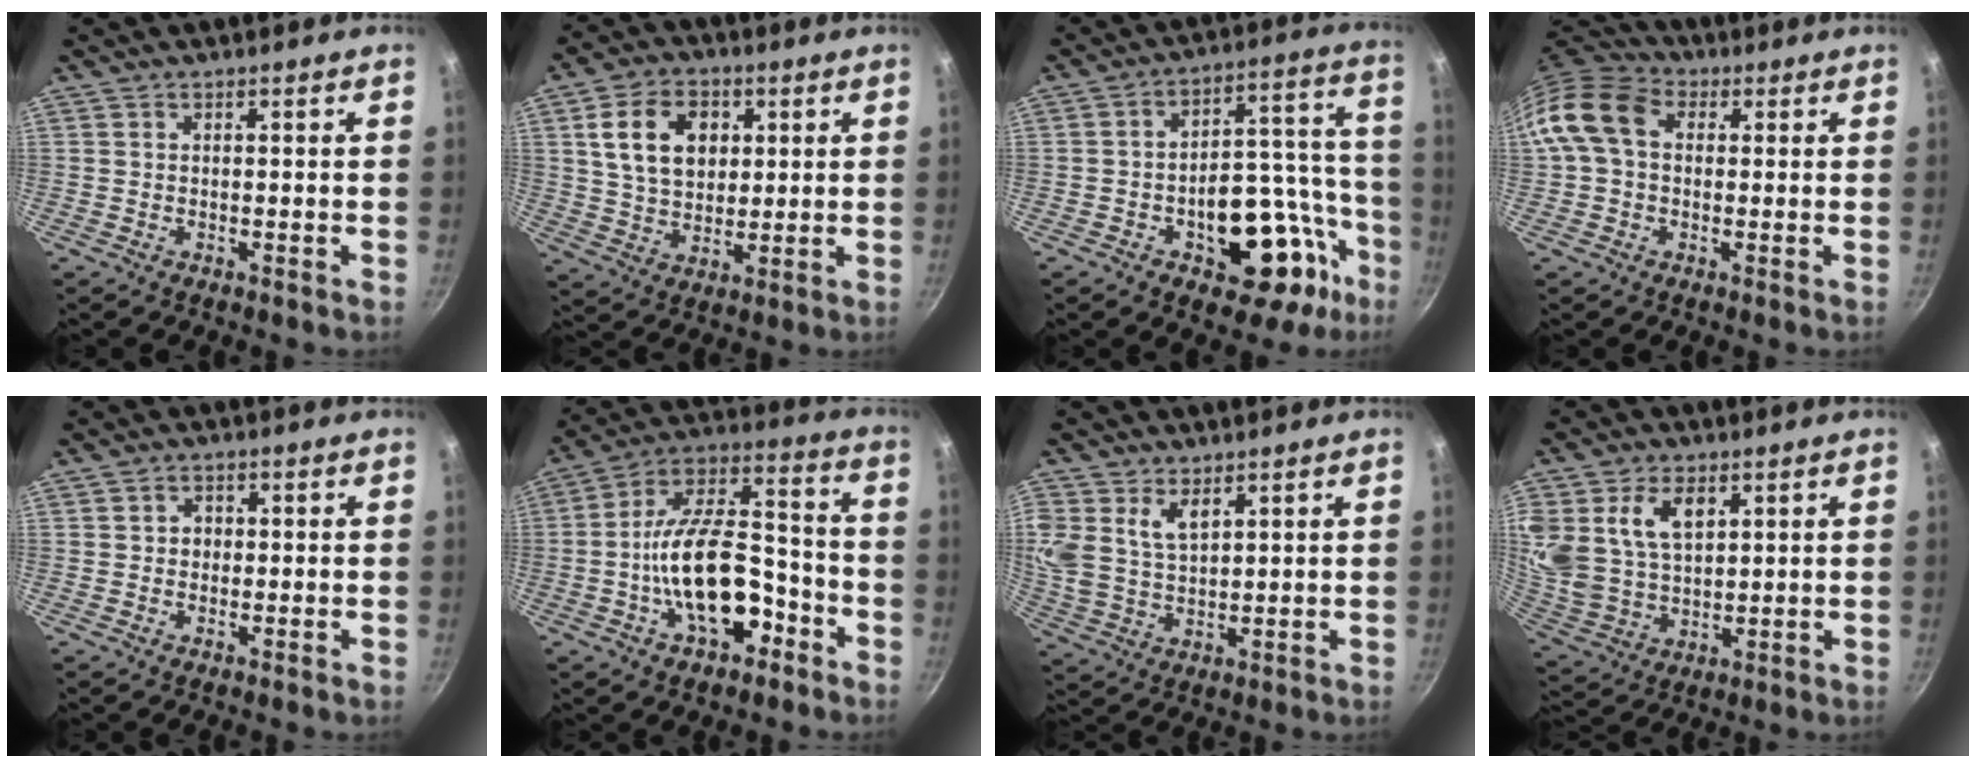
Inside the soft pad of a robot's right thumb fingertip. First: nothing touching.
{"total": 12.2, "force": [3.2, 8.7, 7.9], "torque": [-0.116, -0.003, 0.057]}
{"total": 21.7, "force": [-9.1, 12.9, 14.9], "torque": [-0.128, 0.074, -0.116]}
{"total": 11.1, "force": [1.6, 8.3, 7.3], "torque": [-0.119, 0.025, 0.008]}
{"total": 2.1, "force": [0.0, 2.0, 0.9], "torque": [-0.003, 0.003, -0.002]}
{"total": 18.7, "force": [-6.5, 9.8, 14.5], "torque": [-0.215, 0.064, -0.110]}
{"total": 9.5, "force": [4.4, 6.0, 6.0], "torque": [-0.126, -0.014, 0.092]}
{"total": 14.9, "force": [5.4, 10.2, 9.5], "torque": [-0.186, -0.018, 0.115]}